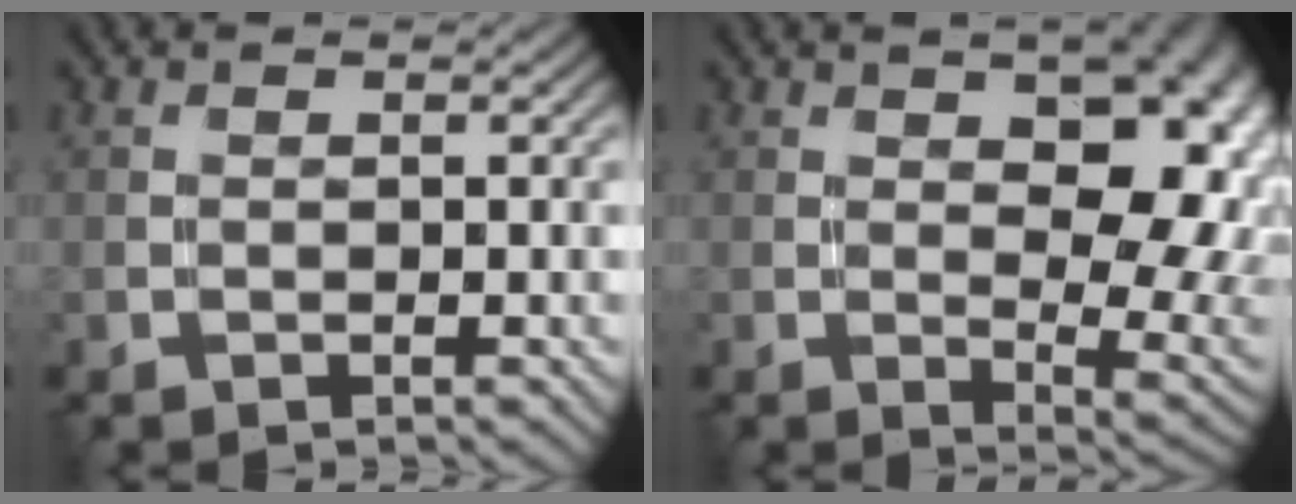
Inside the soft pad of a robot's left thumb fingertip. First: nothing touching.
{"total": 14.0, "force": [3.2, 6.8, 11.8], "torque": [-0.141, 0.008, 0.056]}